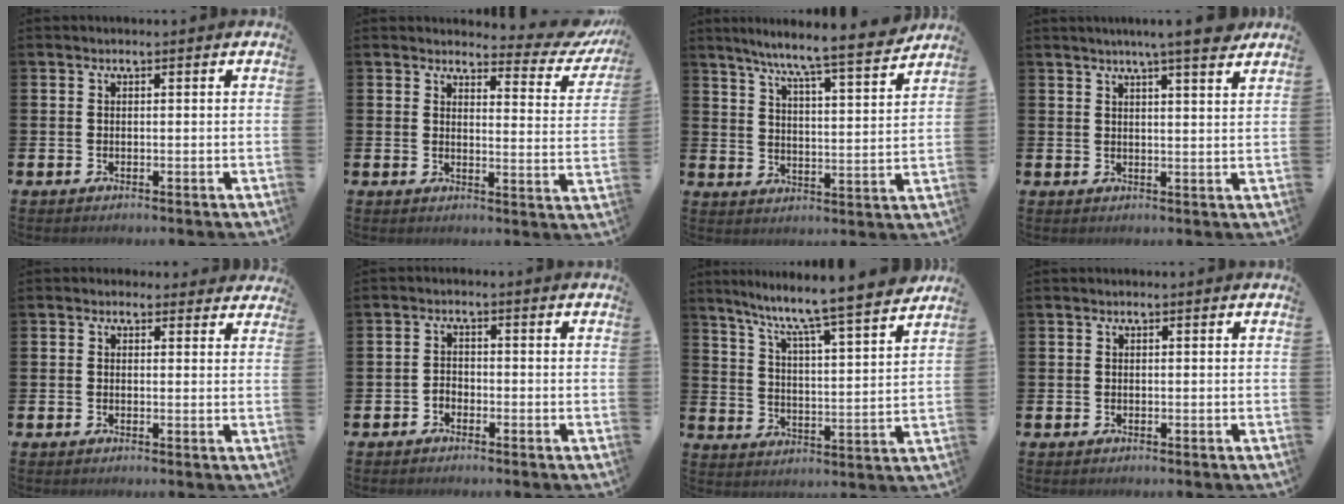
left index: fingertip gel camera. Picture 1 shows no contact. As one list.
[{"total": 3.5, "force": [3.2, 1.2, 0.8], "torque": [-0.004, -0.040, 0.044]}, {"total": 8.0, "force": [7.3, -0.5, 3.3], "torque": [-0.086, -0.052, 0.123]}, {"total": 5.6, "force": [5.0, -0.5, 2.5], "torque": [-0.052, -0.019, 0.085]}, {"total": 1.5, "force": [1.3, 0.8, 0.0], "torque": [0.008, 0.000, 0.020]}, {"total": 1.5, "force": [-1.1, 0.9, 0.3], "torque": [-0.015, 0.008, -0.022]}, {"total": 8.4, "force": [7.9, -0.7, 2.8], "torque": [-0.081, -0.070, 0.127]}, {"total": 0.0}]